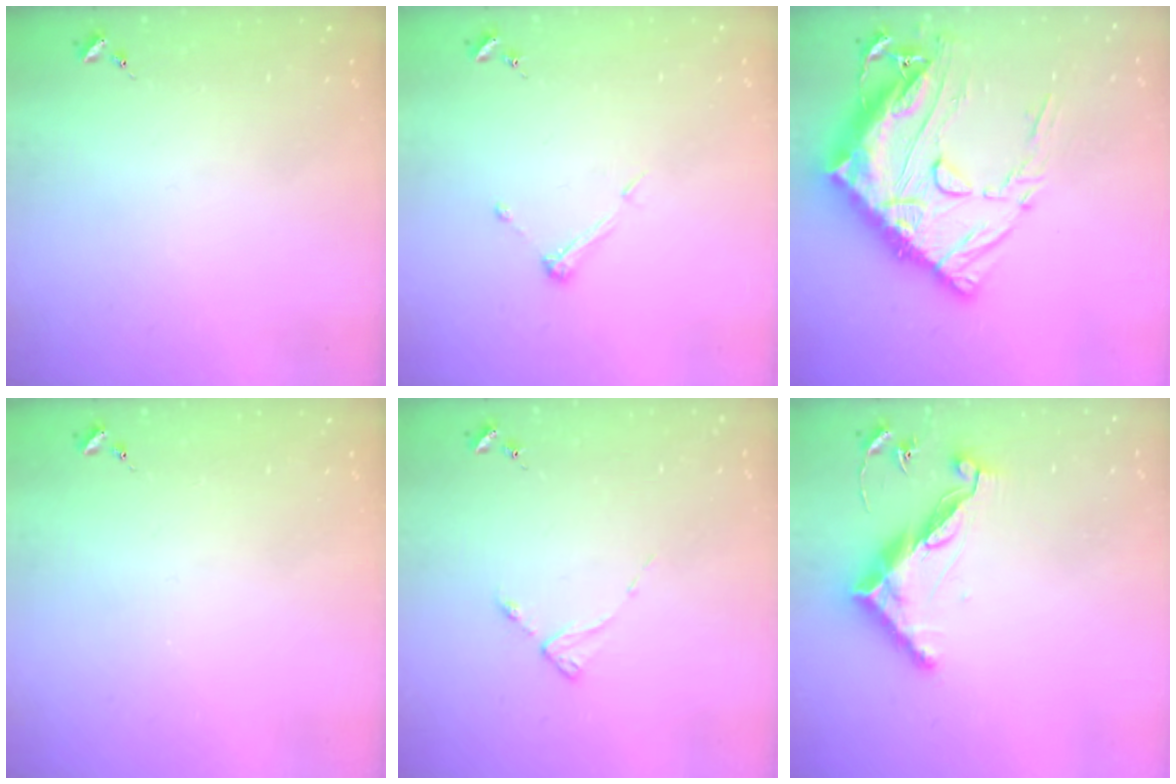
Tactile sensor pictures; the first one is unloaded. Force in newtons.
{"total": 5.7, "press": 5.7, "slide": 0.4}
{"total": 27.3, "press": 27.2, "slide": 2.8}
{"total": 0.0}
{"total": 2.7, "press": 2.7, "slide": 0.4}
{"total": 11.6, "press": 11.6, "slide": 0.4}